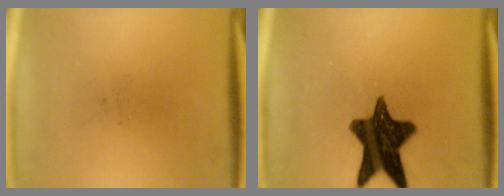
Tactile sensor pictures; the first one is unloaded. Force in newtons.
{"total": 13.7}